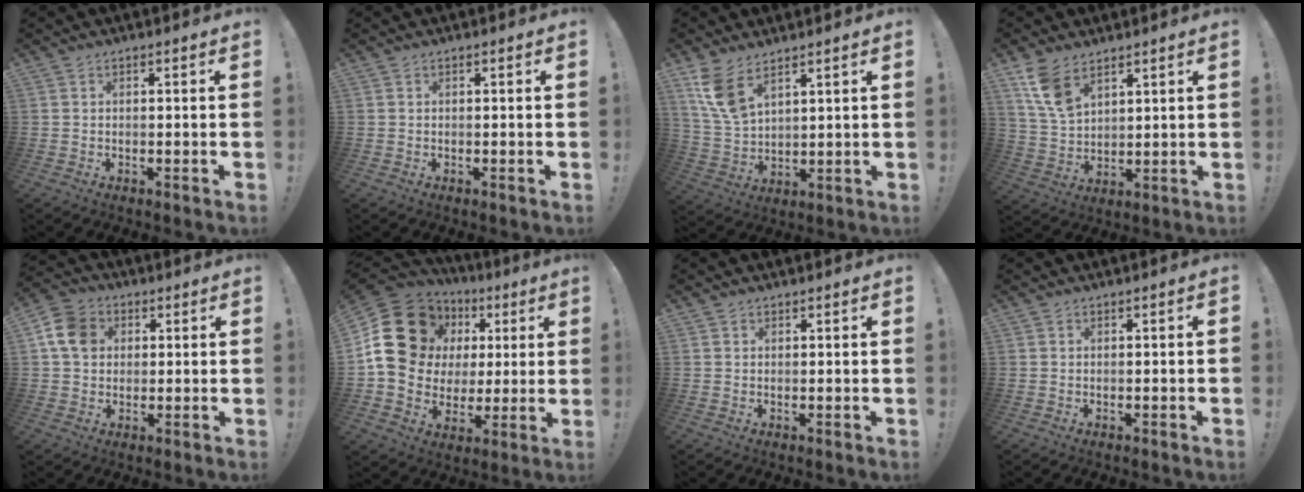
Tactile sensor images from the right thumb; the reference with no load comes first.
{"total": 0.0}
{"total": 9.5, "force": [6.2, 4.4, 5.7], "torque": [-0.105, -0.030, 0.120]}
{"total": 9.9, "force": [6.3, 5.3, 5.5], "torque": [-0.089, -0.027, 0.122]}
{"total": 10.6, "force": [3.1, 8.8, 5.0], "torque": [-0.069, 0.000, 0.063]}
{"total": 21.2, "force": [5.9, 17.1, 11.0], "torque": [-0.166, -0.020, 0.141]}
{"total": 0.5, "force": [0.5, 0.2, 0.0], "torque": [0.004, -0.002, 0.009]}
{"total": 0.6, "force": [-0.4, -0.3, 0.3], "torque": [-0.010, 0.002, -0.006]}